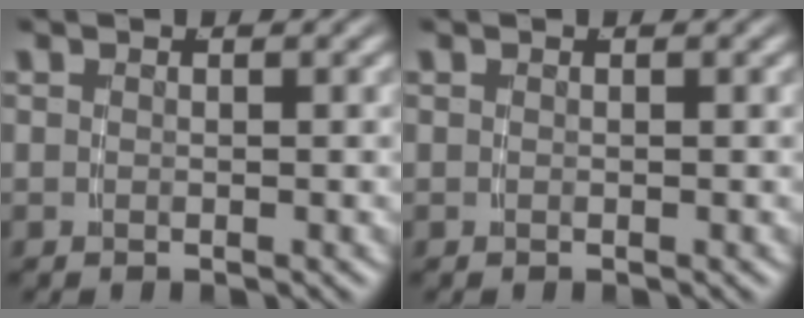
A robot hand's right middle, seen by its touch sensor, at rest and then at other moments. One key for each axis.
{"total": 0.0}